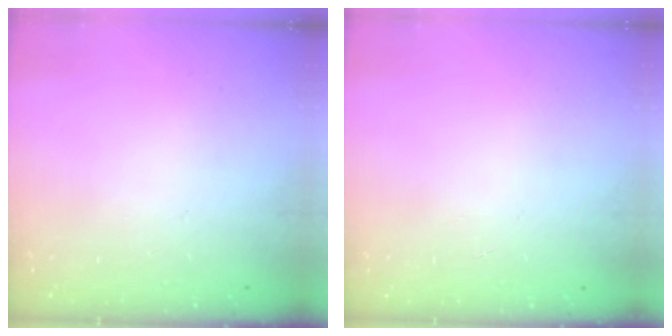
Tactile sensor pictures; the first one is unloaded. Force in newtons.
{"total": 0.0}